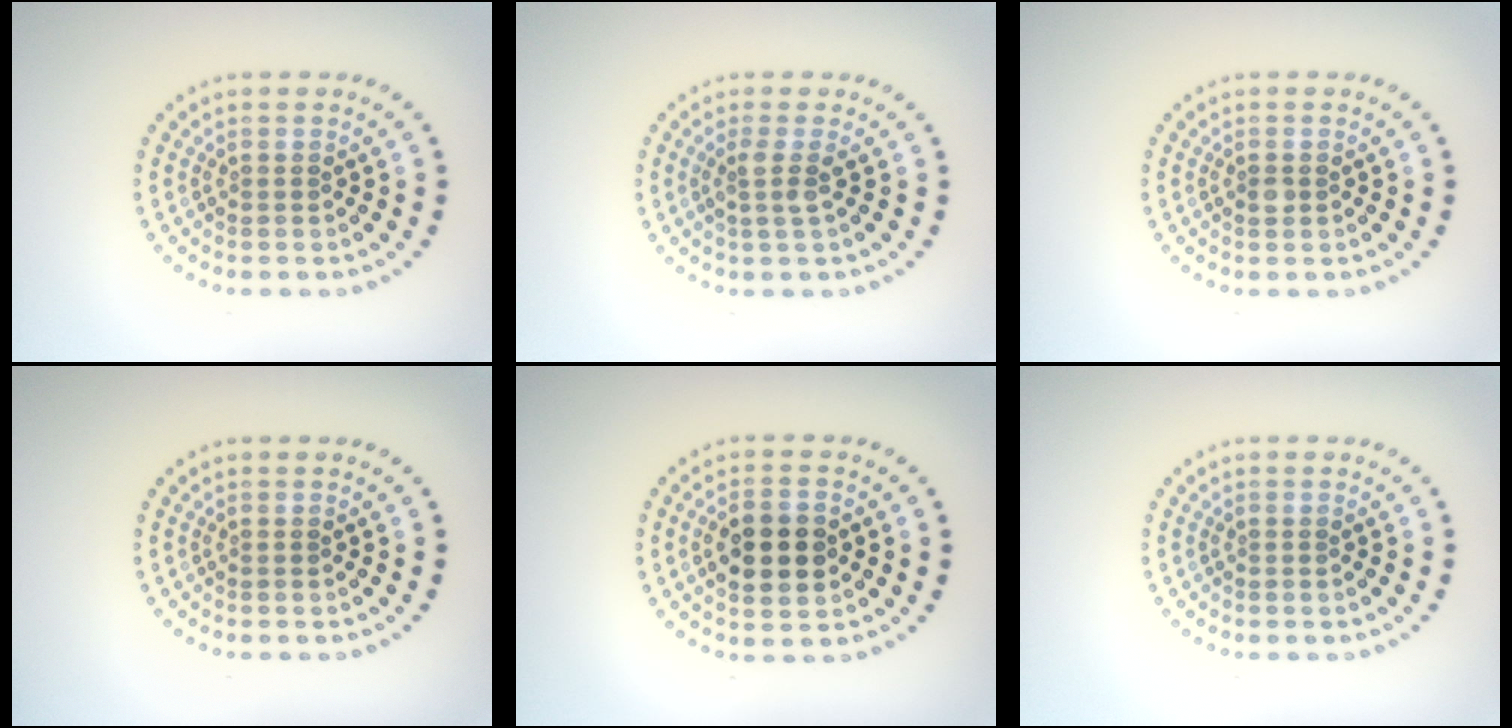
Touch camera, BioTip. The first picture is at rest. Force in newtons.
{"total": 1.8, "press": 1.3, "slide": 1.2}
{"total": 0.9, "press": 0.9, "slide": 0.1}
{"total": 0.0}
{"total": 4.6, "press": 4.6, "slide": 0.2}
{"total": 0.0}